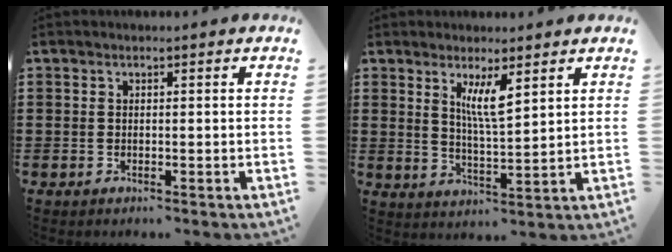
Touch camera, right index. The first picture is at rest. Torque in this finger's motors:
{"motor_torque": [0.17, -0.11, 0.53, 0.14]}